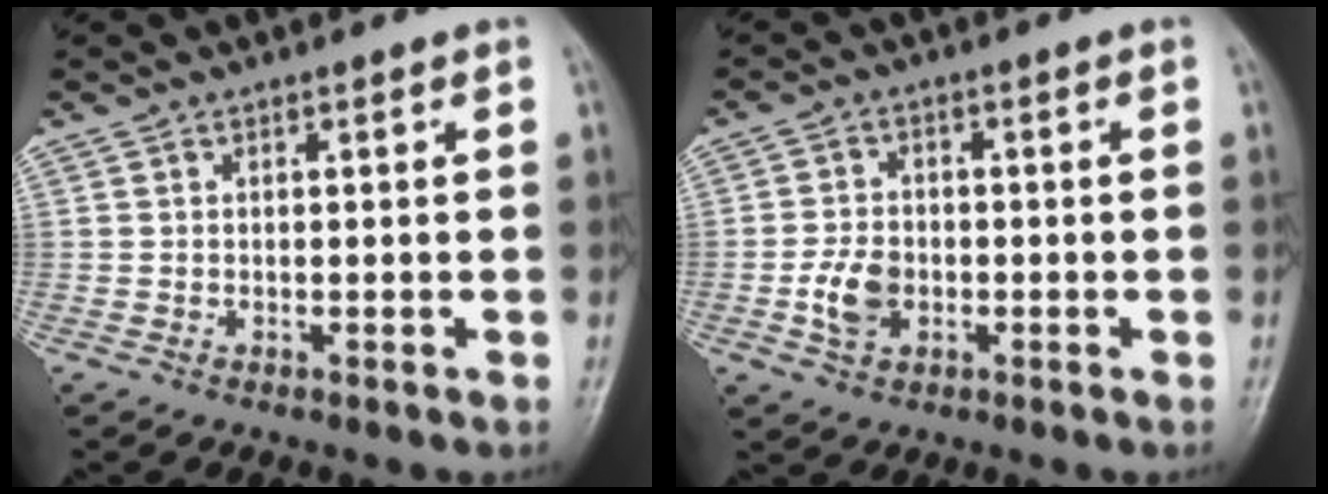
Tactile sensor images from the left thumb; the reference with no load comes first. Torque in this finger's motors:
{"motor_torque": [-0.07, 0.10, 0.23, 0.12, 0.00]}